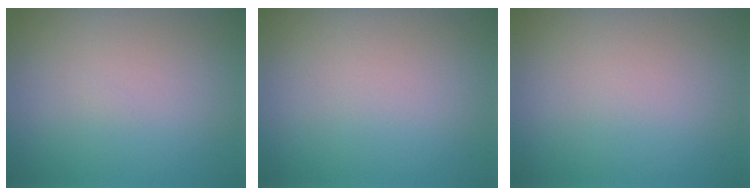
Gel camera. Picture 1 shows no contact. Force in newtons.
{"total": 0.0}
{"total": 0.0}